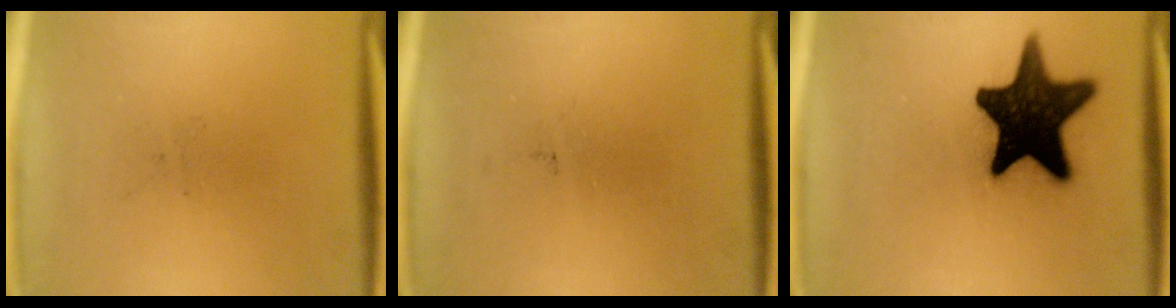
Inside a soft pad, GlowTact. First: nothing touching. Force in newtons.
{"total": 0.0}
{"total": 18.4}